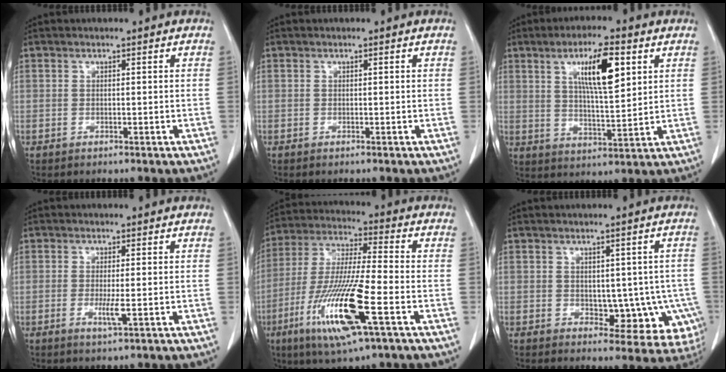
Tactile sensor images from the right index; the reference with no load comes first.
{"total": 0.0}
{"total": 10.1, "force": [4.0, 1.8, 9.1], "torque": [-0.157, 0.002, 0.070]}
{"total": 2.7, "force": [-0.6, 0.1, 2.6], "torque": [-0.050, -0.007, -0.008]}
{"total": 16.6, "force": [-6.3, 1.2, 15.4], "torque": [-0.315, -0.026, -0.115]}
{"total": 9.1, "force": [-1.9, 5.3, 7.1], "torque": [-0.062, 0.011, -0.012]}